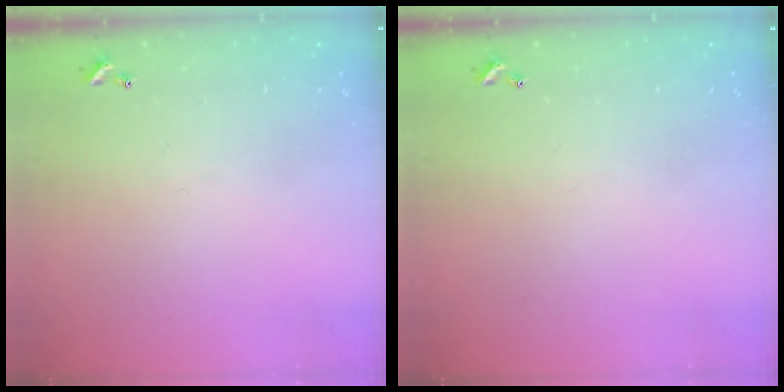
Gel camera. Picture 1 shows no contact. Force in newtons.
{"total": 0.0}